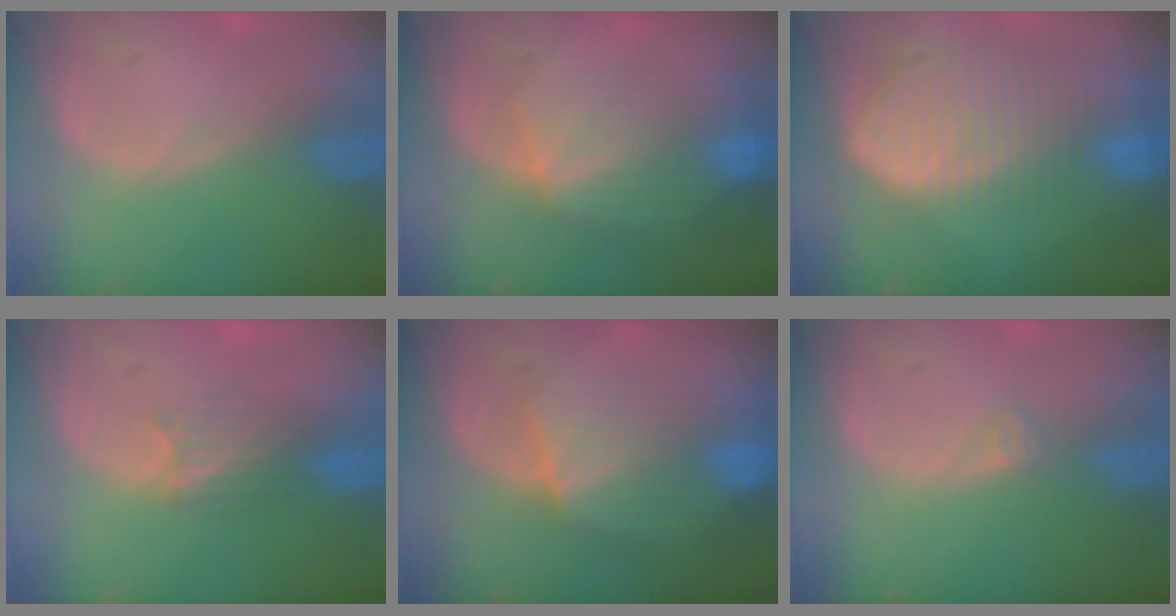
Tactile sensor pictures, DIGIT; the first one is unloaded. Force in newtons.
{"total": 8.9, "press": 8.0, "slide": 3.8}
{"total": 10.3, "press": 8.9, "slide": 5.3}
{"total": 3.2, "press": 3.0, "slide": 1.2}
{"total": 8.3, "press": 8.1, "slide": 2.0}
{"total": 1.1, "press": 1.0, "slide": 0.2}